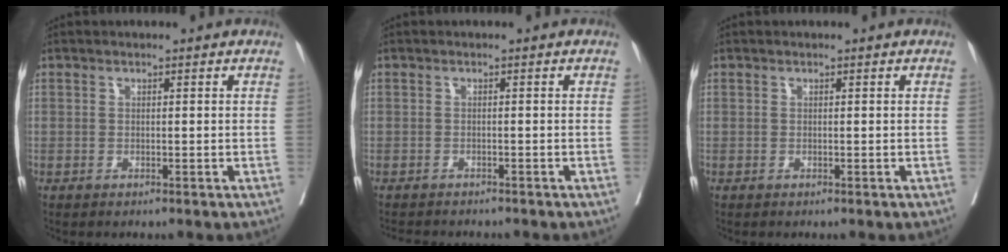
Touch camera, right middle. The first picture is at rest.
{"total": 4.7, "force": [-4.4, 0.9, 1.3], "torque": [-0.016, -0.007, -0.065]}
{"total": 0.0}